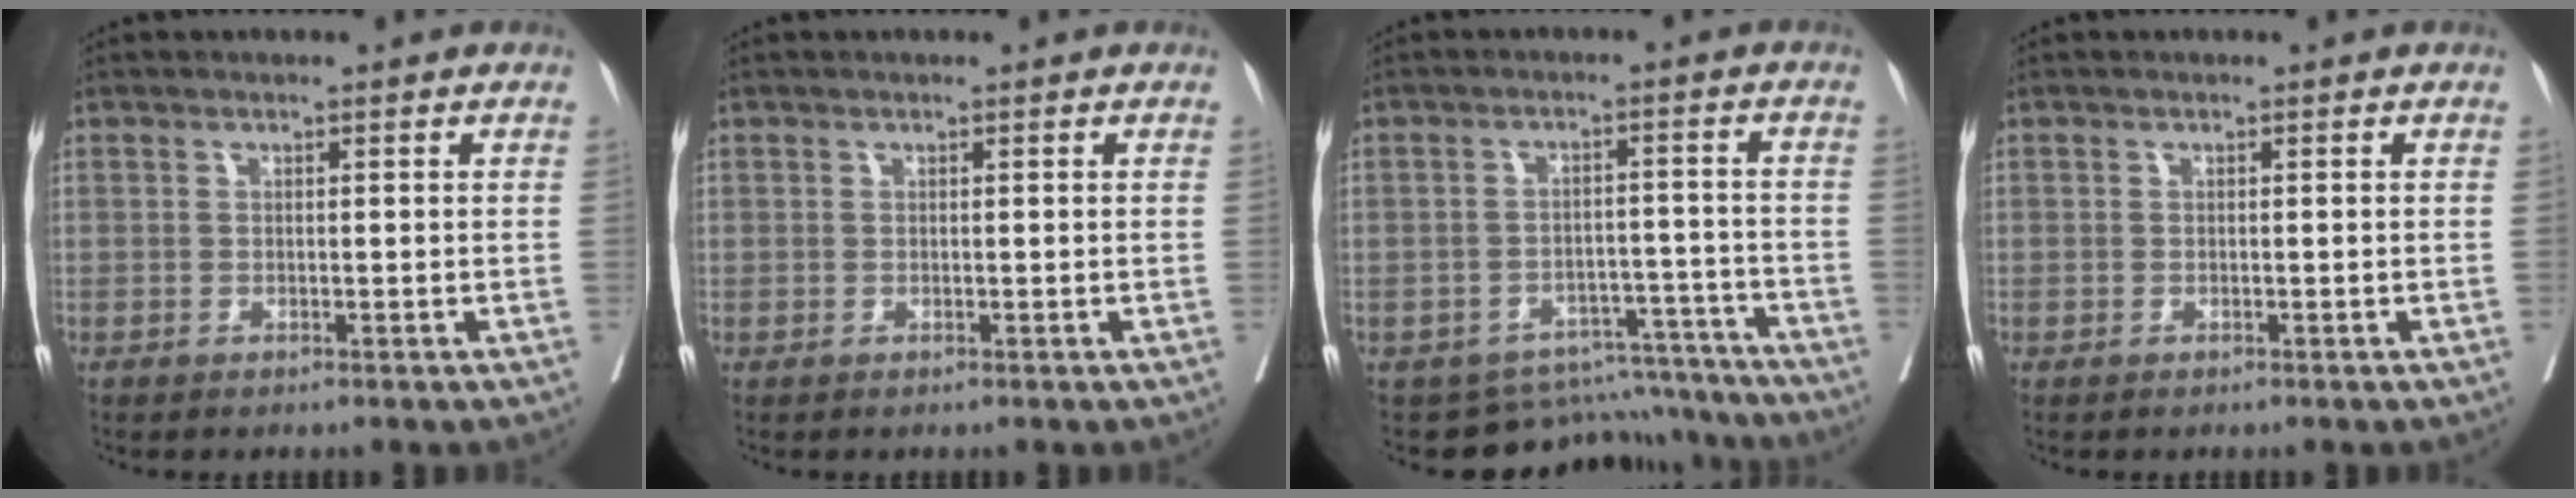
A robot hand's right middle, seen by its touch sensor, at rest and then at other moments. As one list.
[{"total": 0.0}, {"total": 10.5, "force": [-9.8, 3.8, 0.1], "torque": [0.015, 0.042, -0.124]}, {"total": 0.5, "force": [-0.3, 0.4, -0.1], "torque": [0.001, 0.006, -0.008]}]